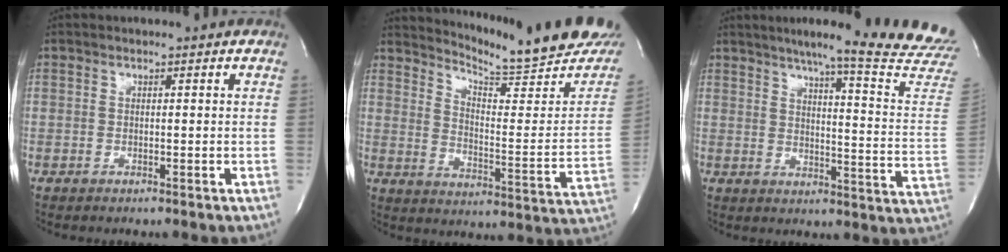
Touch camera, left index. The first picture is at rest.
{"total": 19.5, "force": [18.5, 0.2, 6.4], "torque": [-0.106, -0.107, 0.238]}
{"total": 22.6, "force": [19.6, -1.3, 11.2], "torque": [-0.156, -0.094, 0.233]}